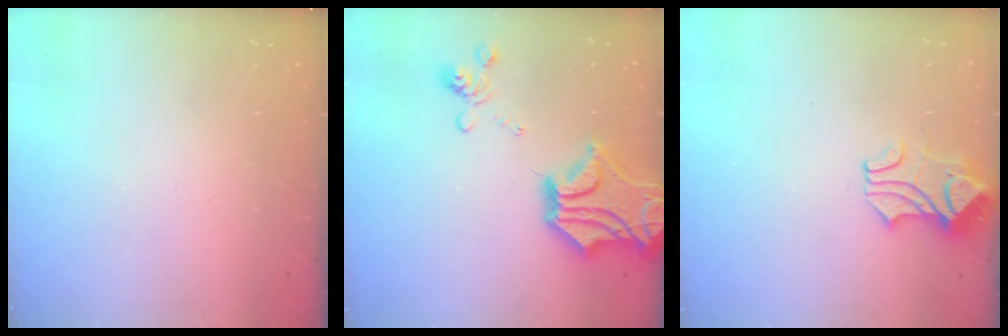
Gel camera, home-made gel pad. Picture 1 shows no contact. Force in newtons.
{"total": 9.7, "press": 9.3, "slide": 2.8}
{"total": 1.8, "press": 1.3, "slide": 1.1}